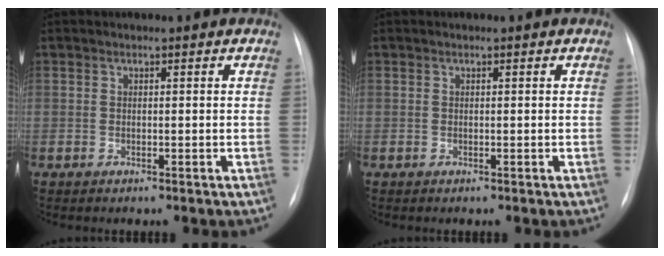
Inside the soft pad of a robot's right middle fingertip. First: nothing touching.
{"total": 0.0}